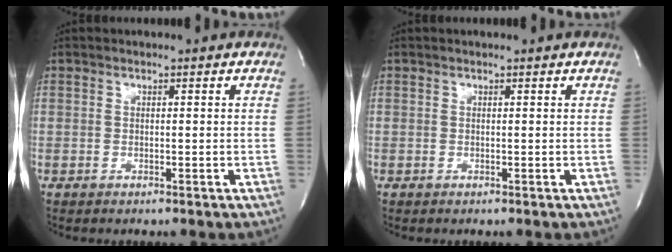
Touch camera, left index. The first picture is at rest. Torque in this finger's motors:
{"motor_torque": [0.02, -0.02, -0.36, -0.04]}